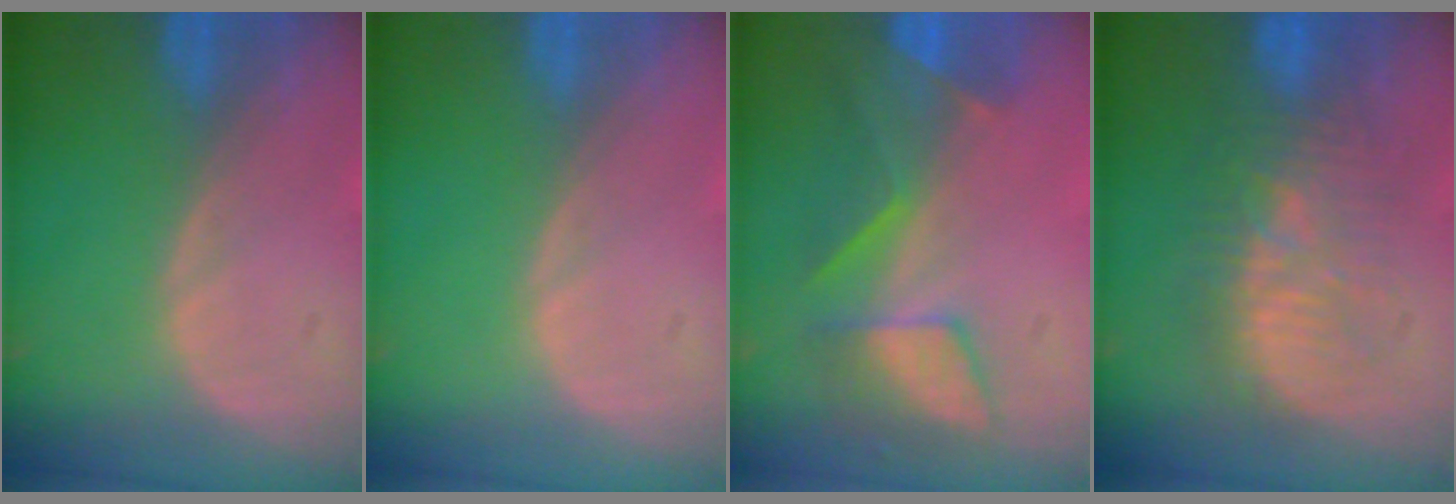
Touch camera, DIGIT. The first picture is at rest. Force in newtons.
{"total": 0.0}
{"total": 8.6, "press": 7.3, "slide": 4.5}
{"total": 9.3, "press": 9.1, "slide": 1.6}